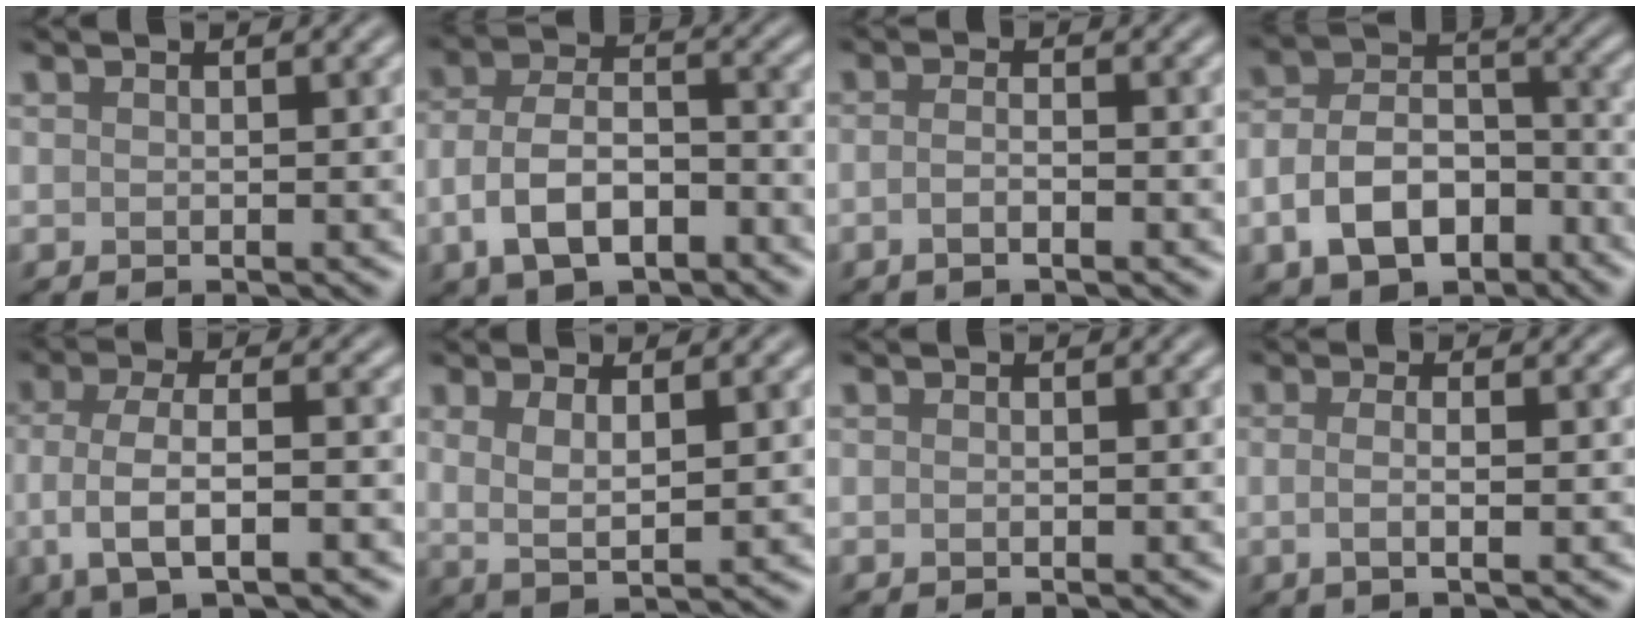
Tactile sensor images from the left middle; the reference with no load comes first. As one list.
[{"total": 7.2, "force": [-3.1, 4.1, 5.1], "torque": [-0.100, 0.003, -0.062]}, {"total": 1.9, "force": [-0.8, 0.6, 1.6], "torque": [-0.025, -0.001, -0.016]}, {"total": 7.9, "force": [-3.7, 5.1, 4.8], "torque": [-0.089, 0.002, -0.072]}, {"total": 5.6, "force": [-1.6, 2.0, 5.0], "torque": [-0.101, -0.004, -0.030]}, {"total": 3.1, "force": [0.9, 0.9, 2.9], "torque": [-0.059, -0.009, 0.022]}, {"total": 0.0}, {"total": 2.5, "force": [-0.2, 0.9, 2.3], "torque": [-0.037, -0.004, -0.013]}]